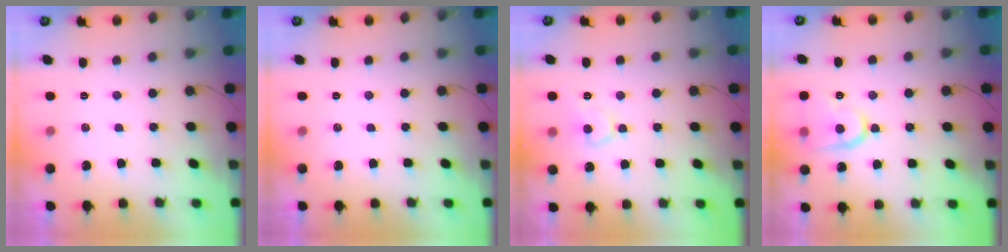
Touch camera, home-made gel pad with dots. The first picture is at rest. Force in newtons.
{"total": 0.0}
{"total": 8.3, "press": 8.3, "slide": 0.8}
{"total": 13.1, "press": 13.0, "slide": 1.3}